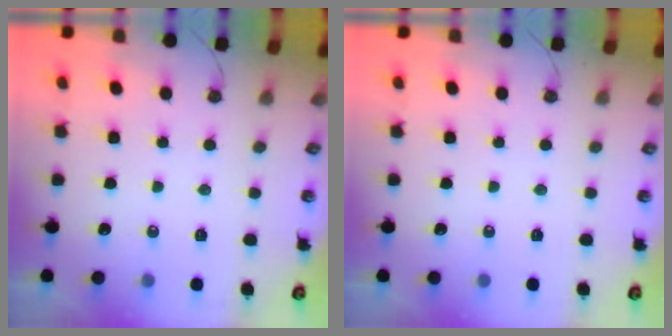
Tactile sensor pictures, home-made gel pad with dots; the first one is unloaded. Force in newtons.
{"total": 0.0}